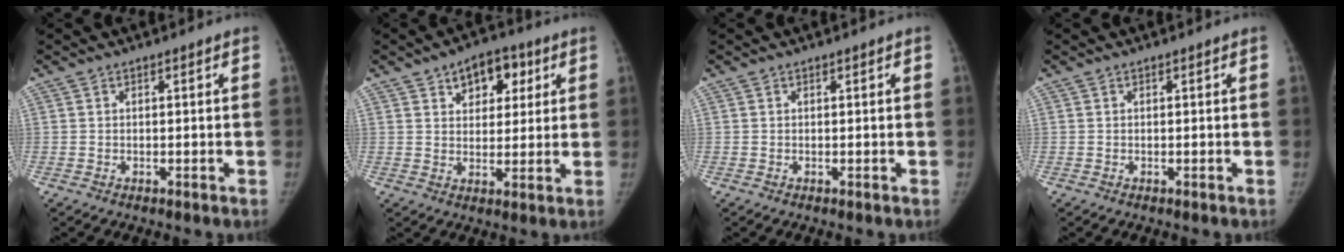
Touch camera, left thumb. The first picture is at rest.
{"total": 8.9, "force": [4.2, 5.7, 5.3], "torque": [-0.032, -0.011, 0.057]}
{"total": 0.0}
{"total": 0.0}